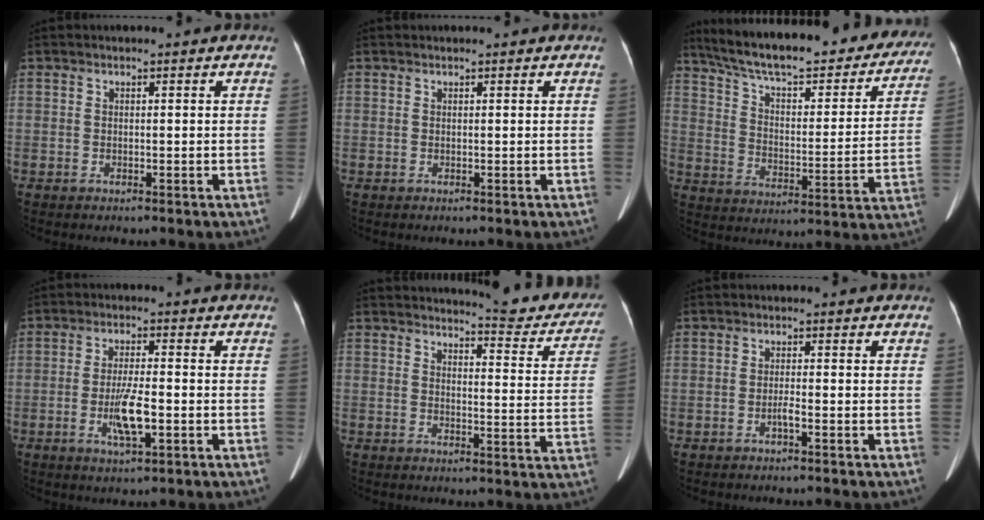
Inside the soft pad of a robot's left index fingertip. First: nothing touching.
{"total": 1.0, "force": [1.0, 0.1, 0.4], "torque": [-0.008, 0.017, 0.015]}
{"total": 32.3, "force": [27.2, 7.6, 15.7], "torque": [-0.245, -0.031, 0.353]}
{"total": 6.0, "force": [-1.8, 1.1, 5.6], "torque": [-0.111, -0.004, -0.030]}
{"total": 12.7, "force": [12.0, 1.8, 3.8], "torque": [-0.027, -0.051, 0.120]}
{"total": 1.4, "force": [-0.8, -0.1, 1.2], "torque": [-0.023, 0.001, -0.016]}